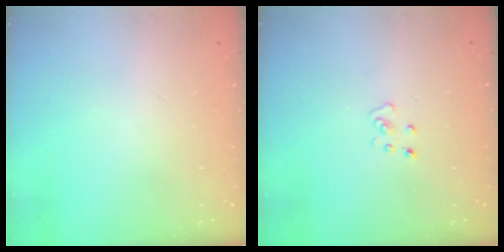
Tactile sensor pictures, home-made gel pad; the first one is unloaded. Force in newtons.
{"total": 2.8, "press": 2.8, "slide": 0.2}